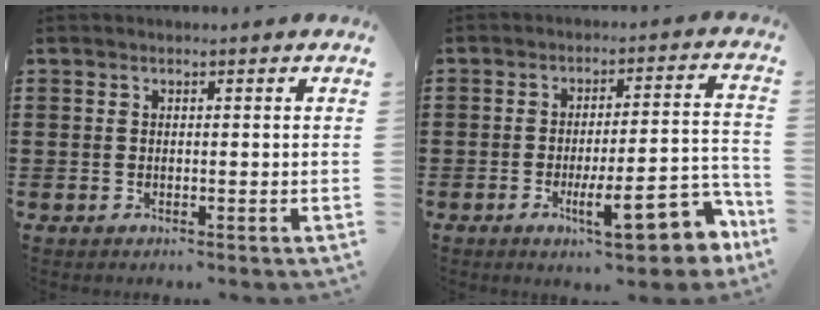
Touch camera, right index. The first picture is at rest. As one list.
[{"total": 12.0, "force": [-5.6, 3.2, 10.1], "torque": [-0.131, 0.001, -0.095]}]